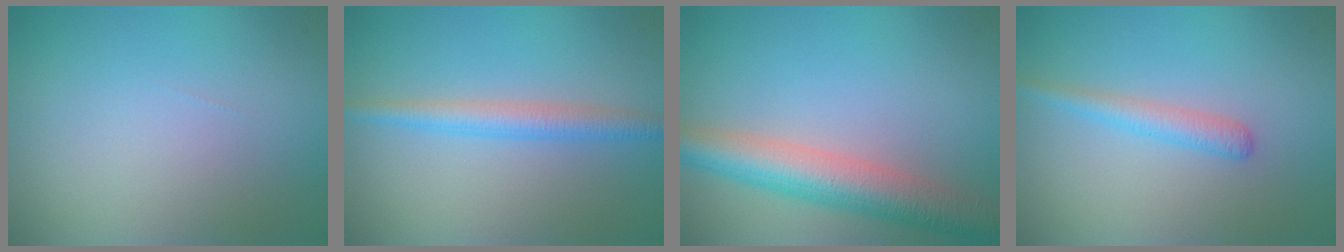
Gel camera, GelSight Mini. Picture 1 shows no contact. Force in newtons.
{"total": 2.7, "press": 2.7, "slide": 0.0}
{"total": 6.6, "press": 6.6, "slide": 0.3}
{"total": 1.9, "press": 1.9, "slide": 0.0}